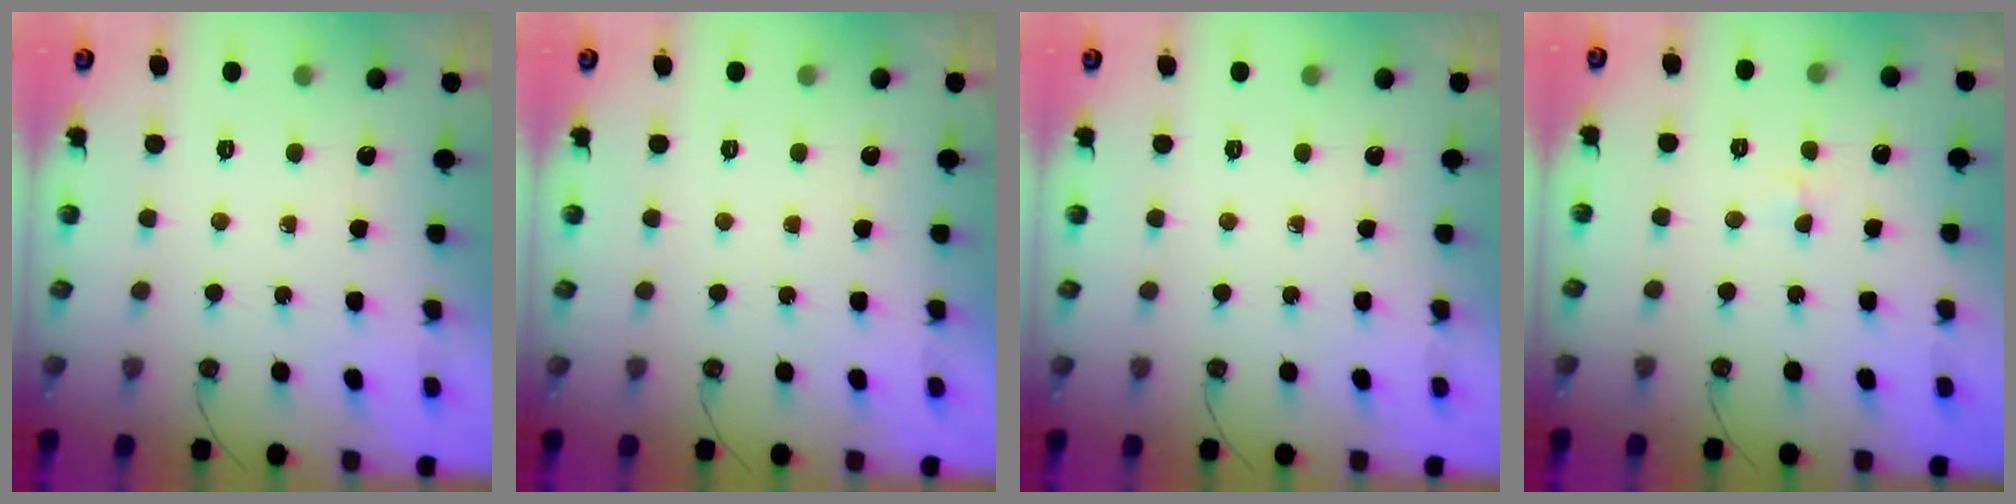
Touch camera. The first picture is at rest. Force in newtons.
{"total": 0.0}
{"total": 0.0}
{"total": 4.2, "press": 2.3, "slide": 3.5}